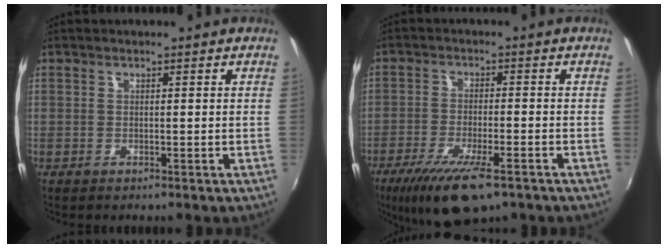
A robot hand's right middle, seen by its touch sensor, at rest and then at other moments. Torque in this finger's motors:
{"motor_torque": [1.17, -0.97, 0.32, 0.10]}